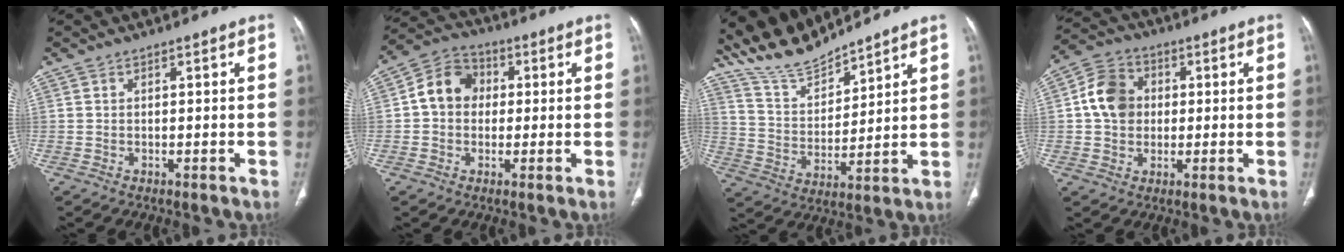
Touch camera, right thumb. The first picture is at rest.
{"total": 8.8, "force": [0.6, 7.4, 4.7], "torque": [-0.064, 0.024, -0.002]}
{"total": 11.0, "force": [10.5, 1.8, 2.6], "torque": [-0.040, -0.054, 0.218]}
{"total": 9.4, "force": [0.8, 7.8, 5.1], "torque": [-0.075, 0.017, 0.006]}